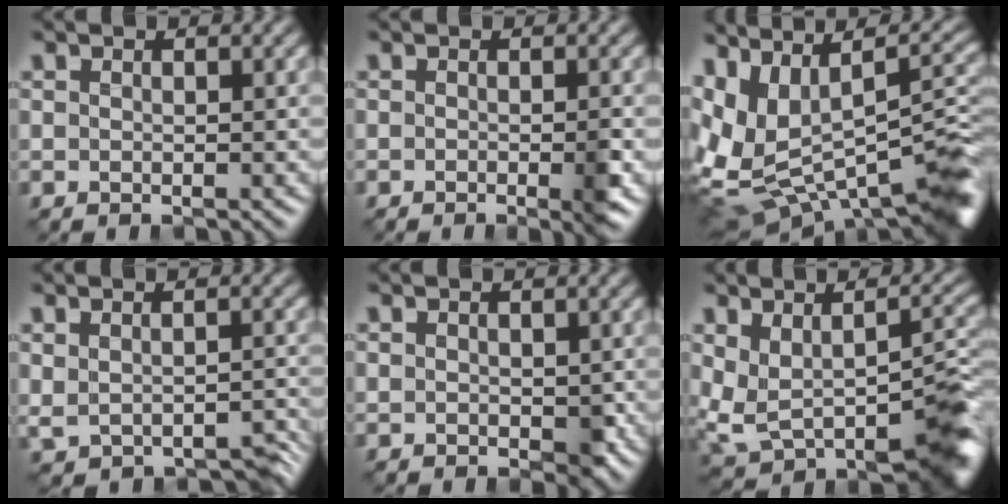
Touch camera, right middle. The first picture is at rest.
{"total": 1.5, "force": [-0.8, 0.3, 1.3], "torque": [-0.021, -0.005, -0.013]}
{"total": 13.2, "force": [-3.4, 7.1, 10.7], "torque": [-0.205, -0.023, -0.014]}
{"total": 4.4, "force": [-1.4, 2.7, 3.2], "torque": [-0.042, -0.016, -0.006]}
{"total": 2.3, "force": [-0.1, 1.5, 1.8], "torque": [-0.033, -0.005, 0.000]}
{"total": 10.4, "force": [-2.2, 5.2, 8.7], "torque": [-0.155, -0.030, -0.025]}